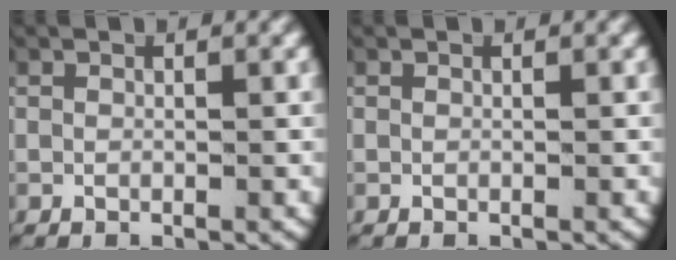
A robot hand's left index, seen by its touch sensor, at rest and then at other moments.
{"total": 0.0}